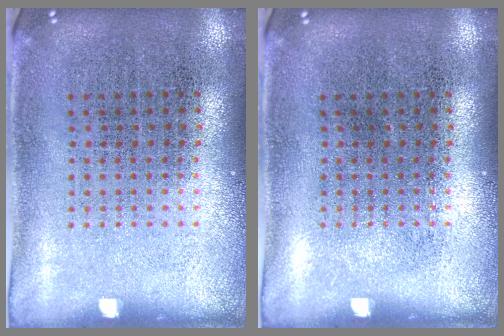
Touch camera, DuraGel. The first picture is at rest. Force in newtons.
{"total": 0.0}